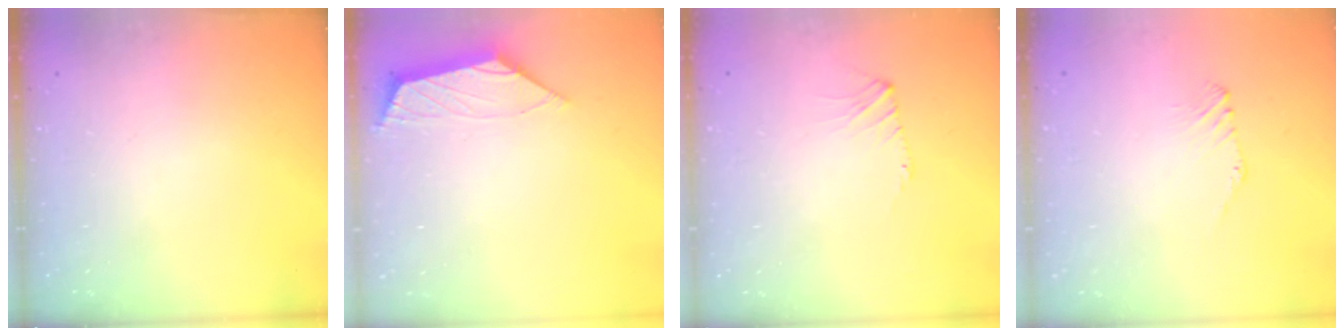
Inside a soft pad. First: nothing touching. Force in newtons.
{"total": 2.9, "press": 2.8, "slide": 0.6}
{"total": 2.5, "press": 2.4, "slide": 0.6}
{"total": 0.6, "press": 0.5, "slide": 0.3}